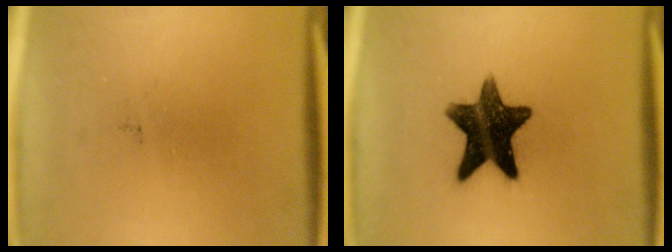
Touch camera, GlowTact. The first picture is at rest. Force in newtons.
{"total": 13.7}